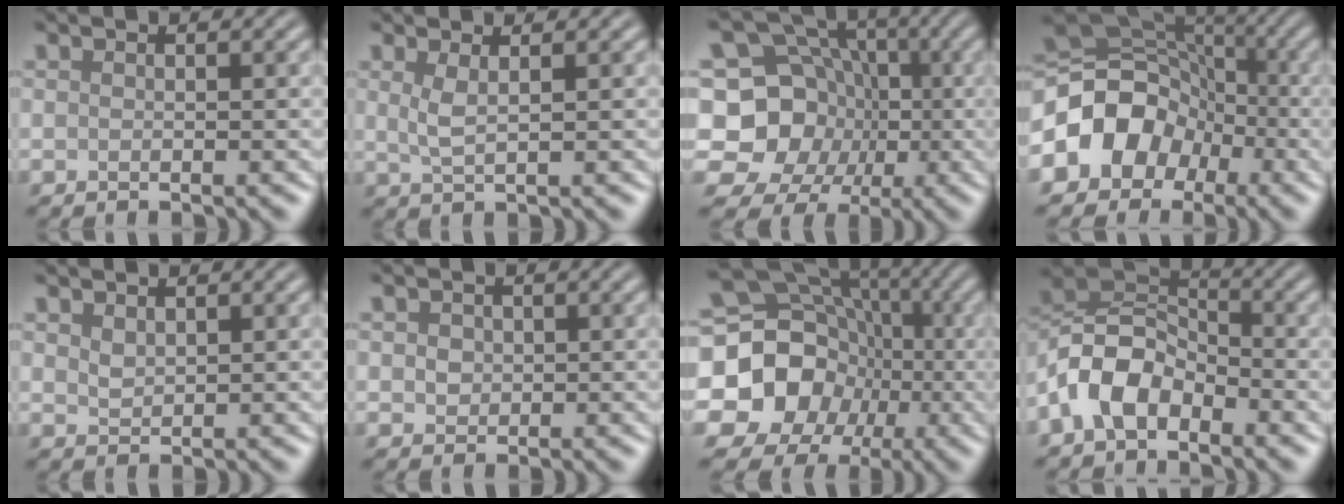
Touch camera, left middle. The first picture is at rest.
{"total": 1.5, "force": [0.7, 0.2, 1.3], "torque": [-0.035, 0.000, 0.017]}
{"total": 14.3, "force": [-0.8, 13.0, 5.7], "torque": [-0.112, 0.038, -0.041]}
{"total": 9.7, "force": [-2.9, 8.1, 4.6], "torque": [-0.094, 0.006, -0.078]}
{"total": 1.1, "force": [0.8, 0.6, 0.4], "torque": [-0.010, 0.001, 0.019]}
{"total": 1.9, "force": [0.6, 1.6, 0.8], "torque": [-0.006, 0.016, -0.001]}
{"total": 20.4, "force": [-3.1, 18.7, 7.7], "torque": [-0.172, -0.008, -0.092]}
{"total": 6.9, "force": [-3.3, 4.3, 4.3], "torque": [-0.091, 0.011, -0.078]}